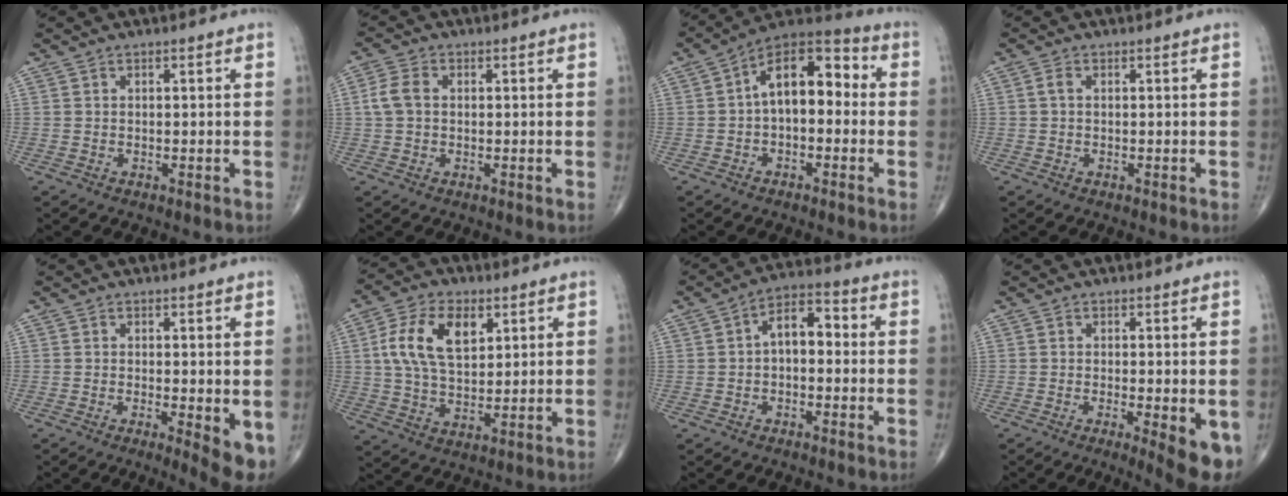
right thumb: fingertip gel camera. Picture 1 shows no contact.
{"total": 4.3, "force": [0.3, 3.0, 3.1], "torque": [-0.070, 0.012, 0.002]}
{"total": 13.0, "force": [0.3, 7.4, 10.7], "torque": [-0.132, 0.046, -0.013]}
{"total": 1.2, "force": [0.1, 0.7, 0.9], "torque": [-0.018, 0.002, -0.003]}
{"total": 5.9, "force": [-0.9, 1.5, 5.6], "torque": [-0.078, -0.017, -0.015]}
{"total": 12.7, "force": [3.9, 7.2, 9.7], "torque": [-0.170, -0.003, 0.071]}
{"total": 7.4, "force": [-0.1, 4.4, 5.9], "torque": [-0.072, 0.031, -0.015]}
{"total": 7.7, "force": [-2.4, 1.8, 7.1], "torque": [-0.093, -0.020, -0.034]}